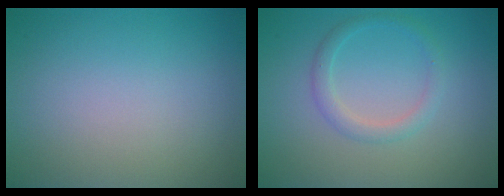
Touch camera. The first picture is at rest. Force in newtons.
{"total": 1.9, "press": 1.8, "slide": 0.1}